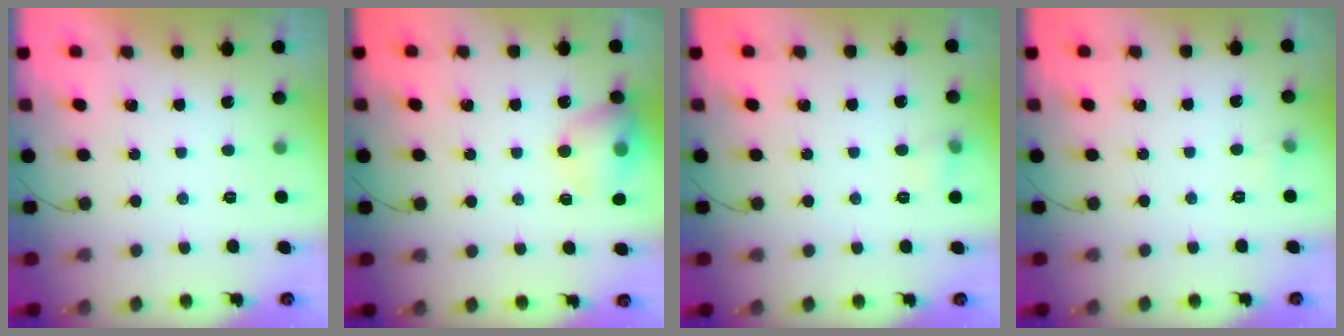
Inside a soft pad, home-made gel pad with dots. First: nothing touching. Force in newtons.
{"total": 11.8, "press": 11.6, "slide": 1.8}
{"total": 5.1, "press": 4.9, "slide": 1.5}
{"total": 2.9, "press": 2.8, "slide": 0.9}